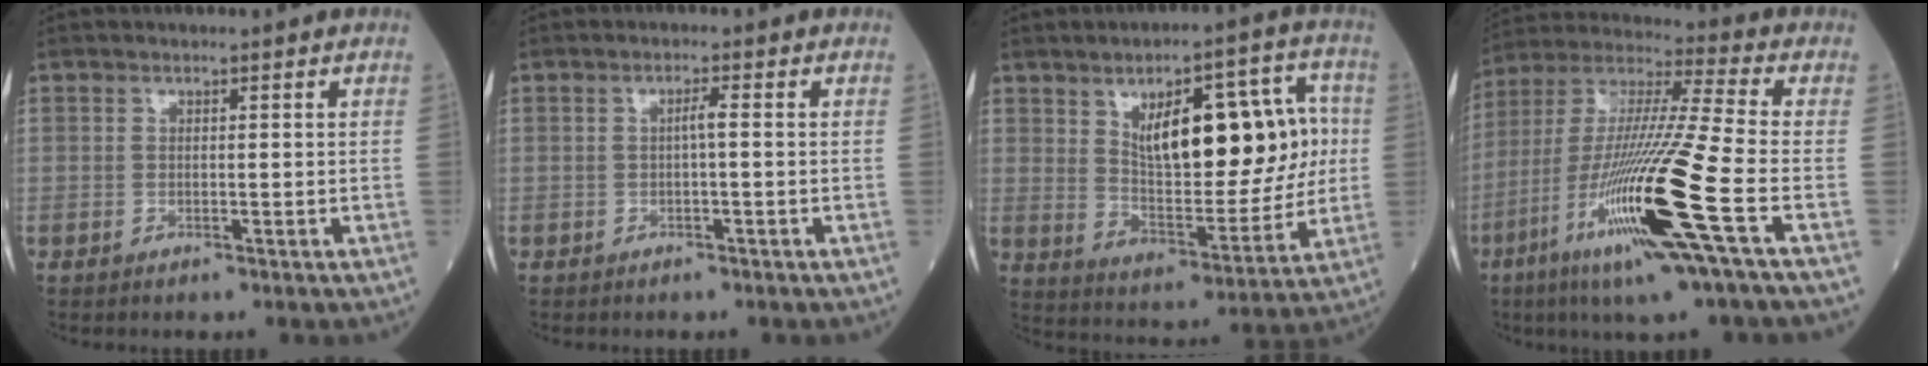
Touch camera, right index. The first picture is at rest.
{"total": 1.4, "force": [-0.1, 0.0, 1.4], "torque": [-0.024, 0.003, -0.002]}
{"total": 17.2, "force": [3.8, 6.4, 15.5], "torque": [-0.224, 0.027, 0.068]}
{"total": 20.5, "force": [-7.7, -0.4, 19.0], "torque": [-0.397, -0.035, -0.150]}